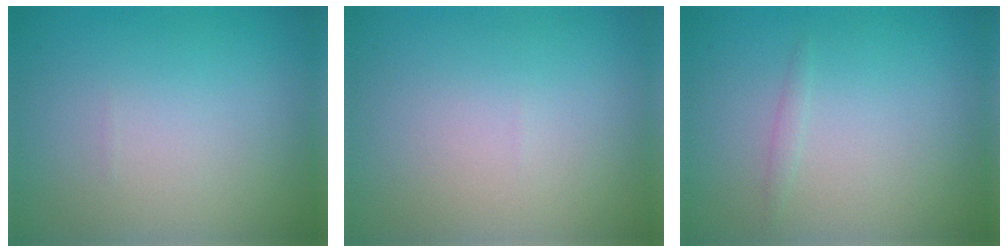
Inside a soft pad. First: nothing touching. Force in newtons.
{"total": 0.0}
{"total": 0.5, "press": 0.5, "slide": 0.0}